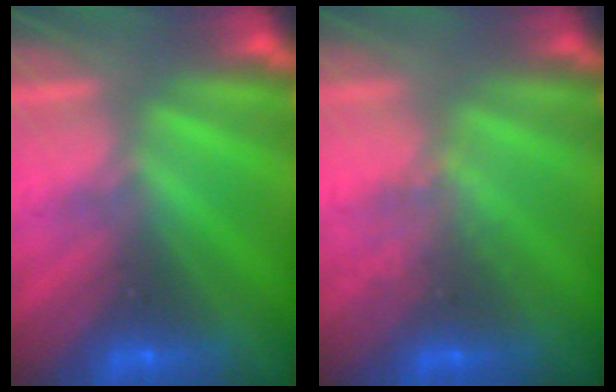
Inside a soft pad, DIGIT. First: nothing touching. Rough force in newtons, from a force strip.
{"total": 2.5}